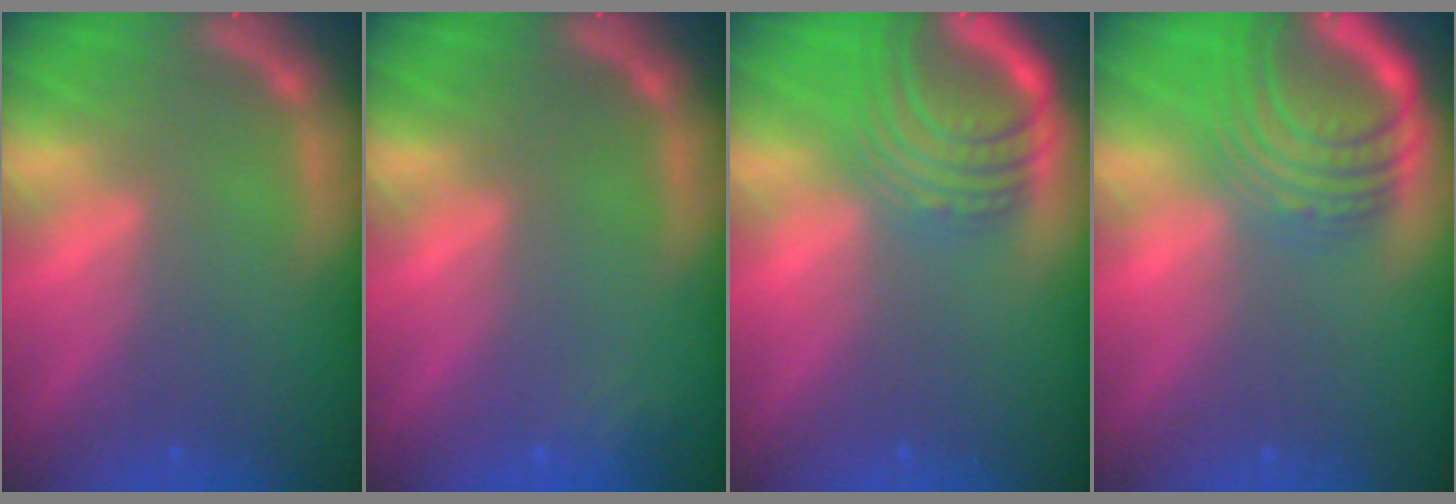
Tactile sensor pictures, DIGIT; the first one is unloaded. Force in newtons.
{"total": 1.4}
{"total": 8.1}
{"total": 9.1}